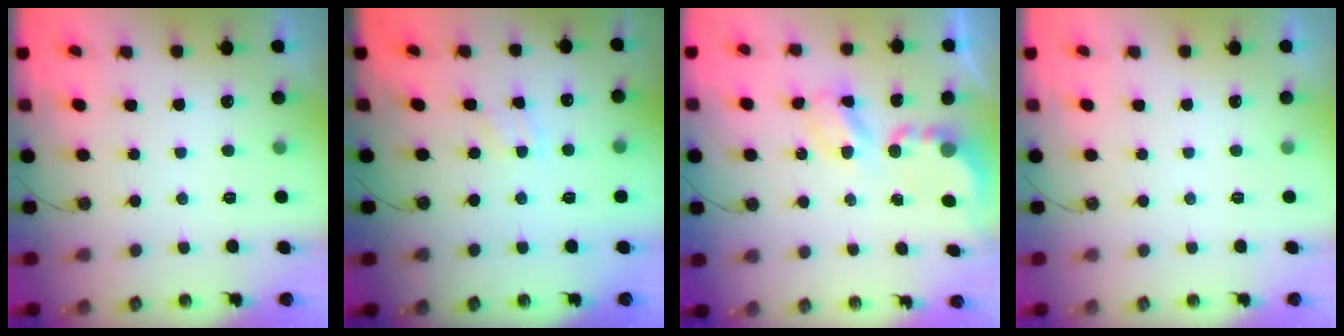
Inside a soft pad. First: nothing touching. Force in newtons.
{"total": 2.0, "press": 2.0, "slide": 0.4}
{"total": 5.2, "press": 5.2, "slide": 0.2}
{"total": 0.0}